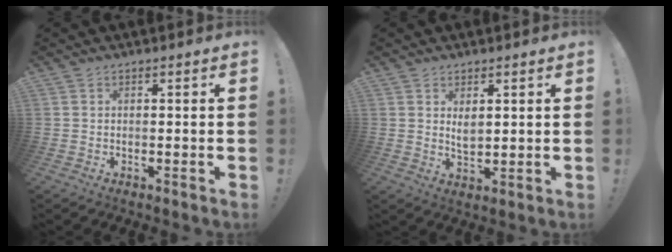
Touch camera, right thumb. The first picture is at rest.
{"total": 3.8, "force": [1.9, 1.8, 2.7], "torque": [-0.037, -0.013, 0.031]}